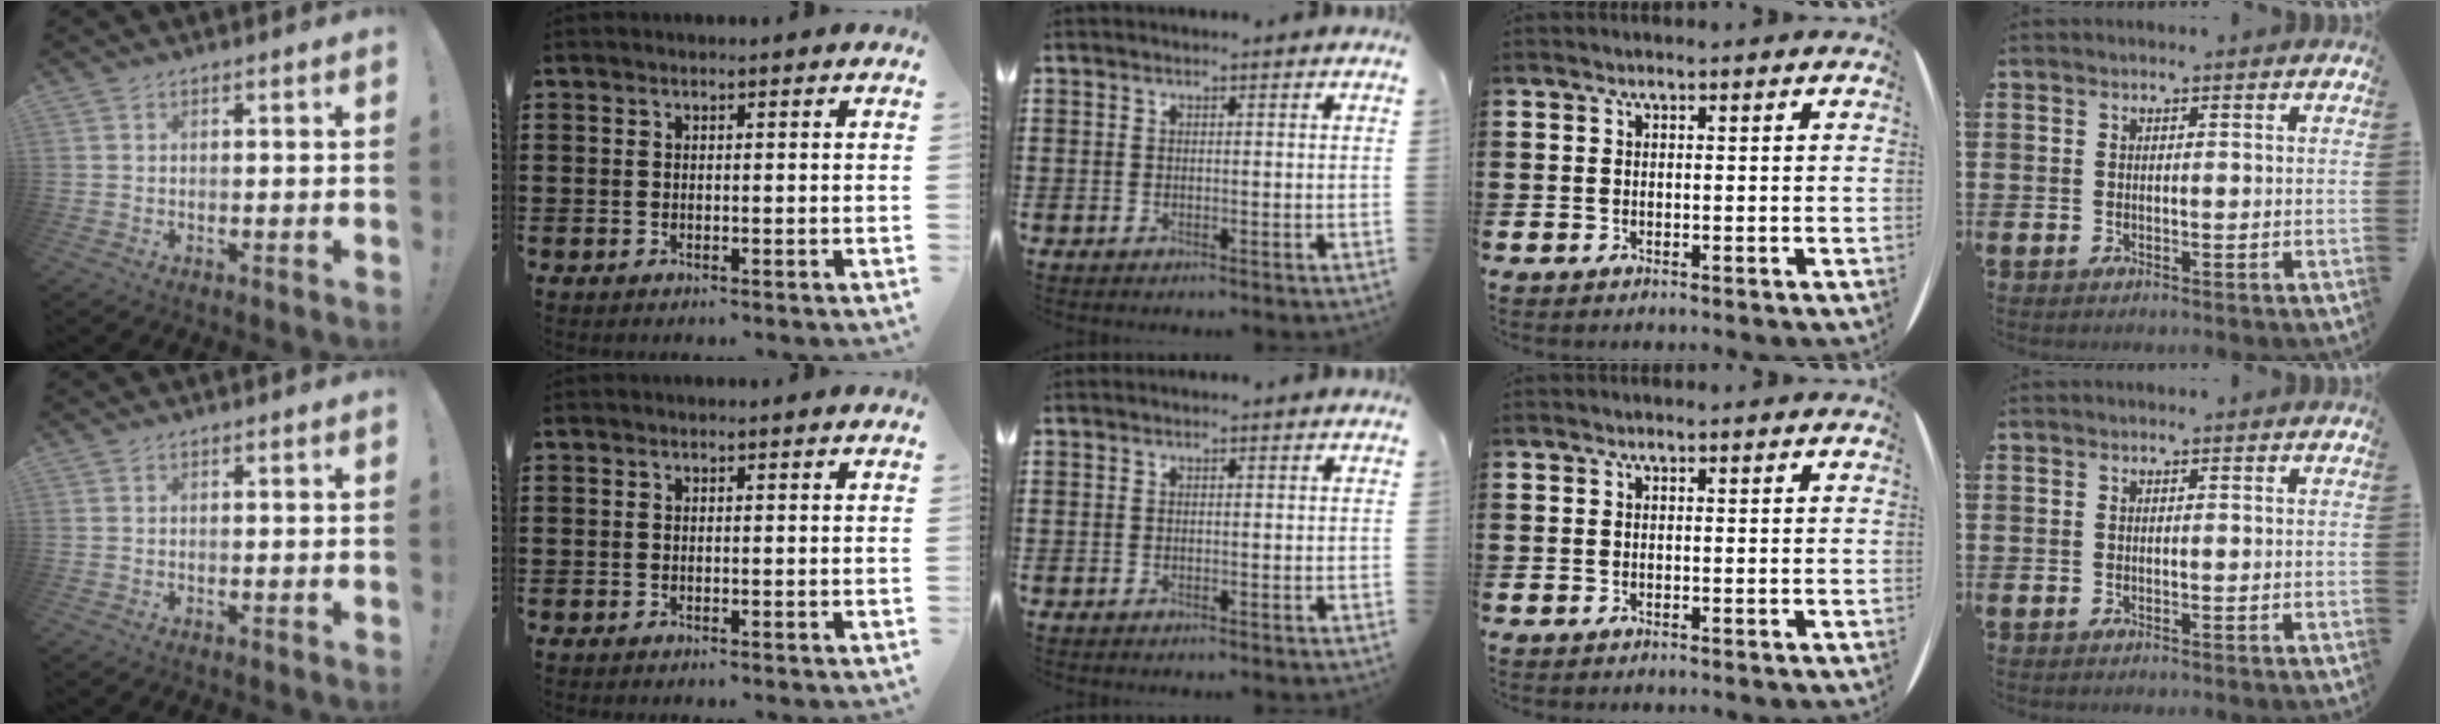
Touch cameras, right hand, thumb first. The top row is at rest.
{}